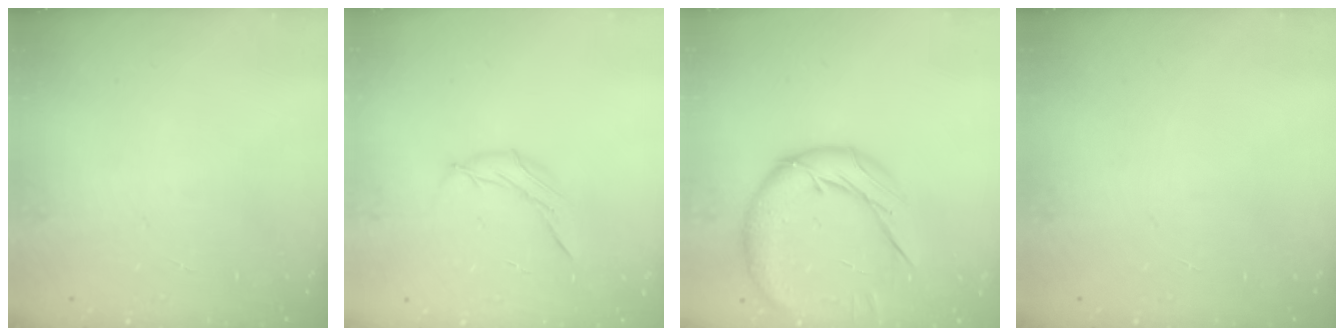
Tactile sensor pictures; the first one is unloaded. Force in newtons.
{"total": 6.3, "press": 6.2, "slide": 1.0}
{"total": 14.2, "press": 14.2, "slide": 0.8}
{"total": 0.0}